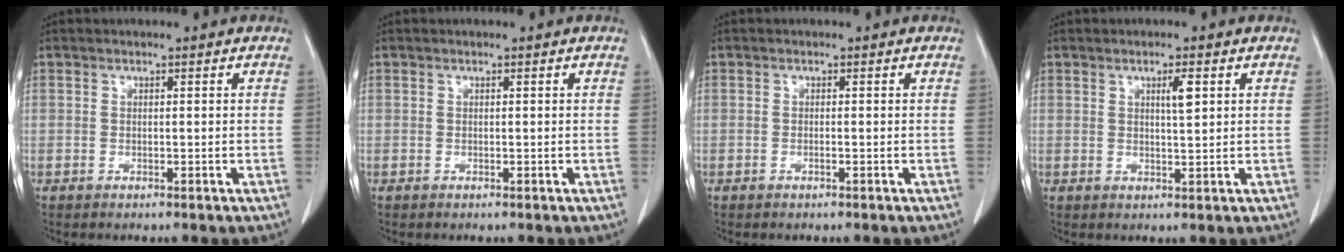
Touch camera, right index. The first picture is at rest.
{"total": 0.0}
{"total": 0.0}
{"total": 2.6, "force": [1.0, 0.3, 2.4], "torque": [-0.039, -0.002, 0.016]}